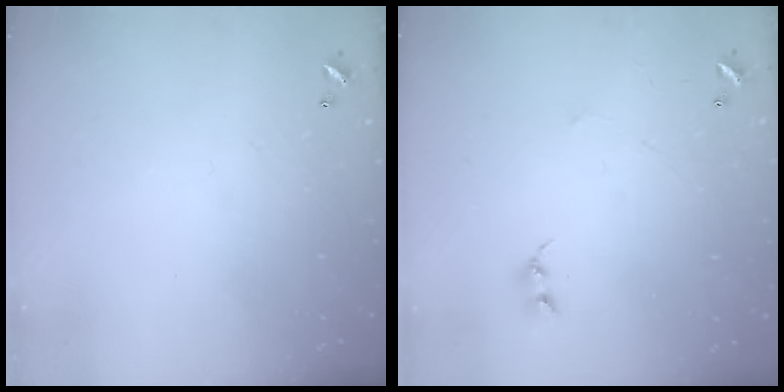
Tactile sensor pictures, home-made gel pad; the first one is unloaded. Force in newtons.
{"total": 1.2, "press": 1.1, "slide": 0.4}